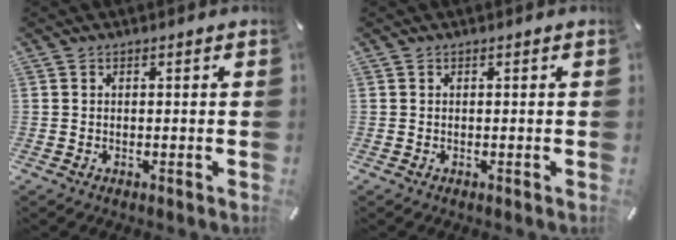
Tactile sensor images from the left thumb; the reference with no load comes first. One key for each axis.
{"total": 0.0}